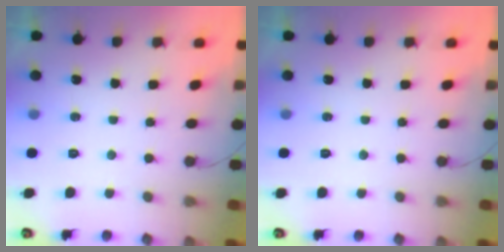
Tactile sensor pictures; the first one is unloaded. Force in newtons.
{"total": 0.0}